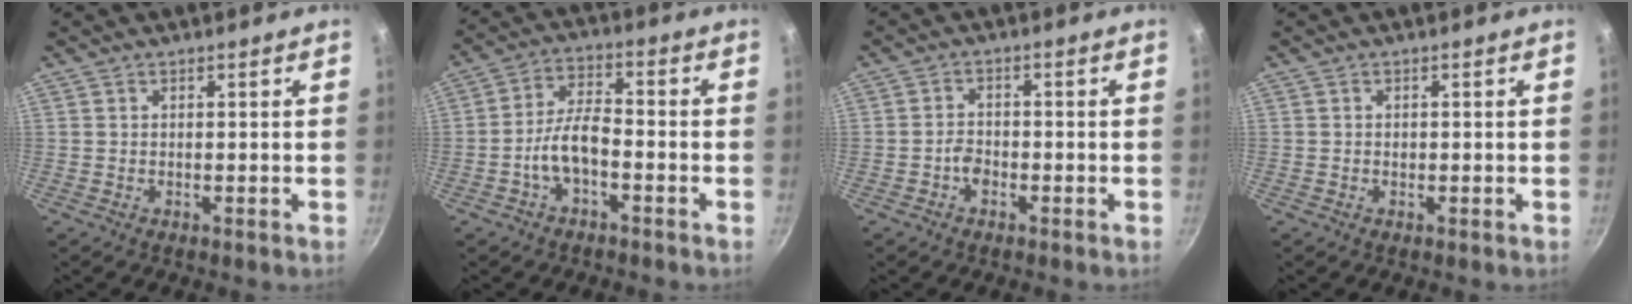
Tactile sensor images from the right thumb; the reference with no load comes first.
{"total": 7.4, "force": [-2.9, 3.4, 5.9], "torque": [-0.106, 0.038, -0.059]}
{"total": 2.5, "force": [-1.3, 1.7, 1.3], "torque": [-0.015, 0.017, -0.025]}
{"total": 0.6, "force": [0.0, 0.6, 0.2], "torque": [0.000, 0.000, 0.000]}